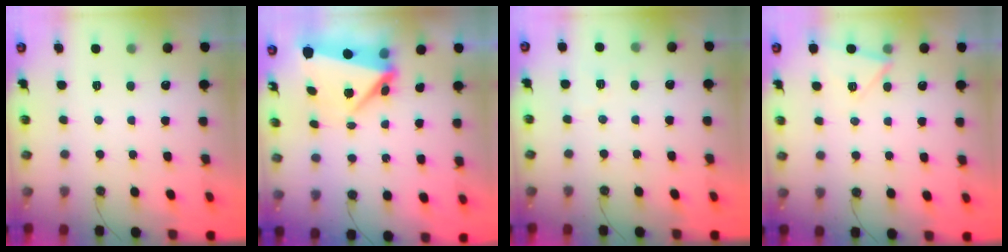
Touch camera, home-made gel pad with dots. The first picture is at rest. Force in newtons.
{"total": 6.8, "press": 6.7, "slide": 0.9}
{"total": 5.0, "press": 1.7, "slide": 4.7}
{"total": 5.8, "press": 4.8, "slide": 3.2}